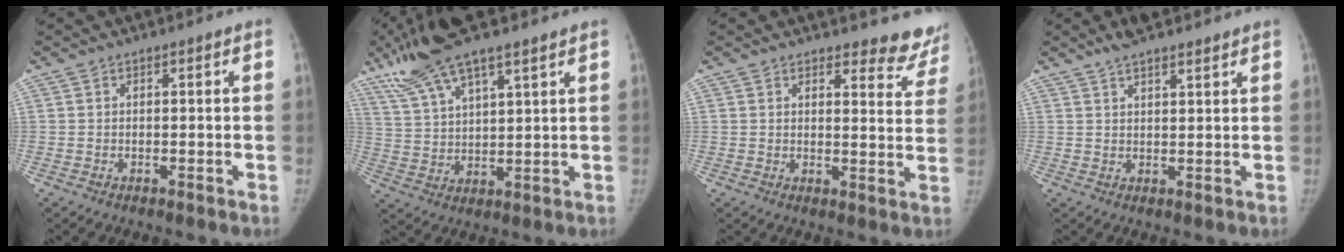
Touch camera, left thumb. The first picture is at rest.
{"total": 14.1, "force": [9.7, 3.5, 9.6], "torque": [-0.179, -0.016, 0.191]}
{"total": 8.9, "force": [8.4, 2.8, 0.9], "torque": [0.035, -0.070, 0.072]}
{"total": 6.5, "force": [5.1, 1.8, 3.6], "torque": [-0.047, -0.007, 0.086]}